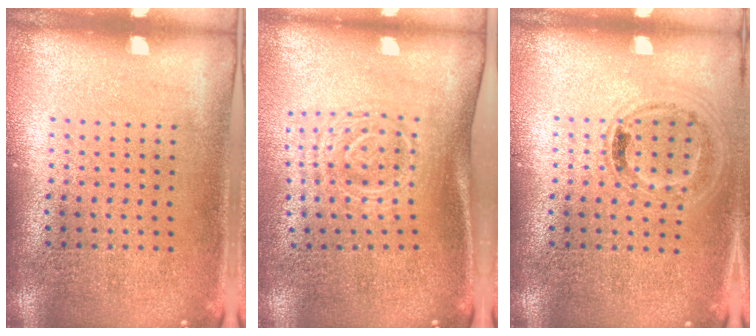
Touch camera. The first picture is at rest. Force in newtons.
{"total": 1.7, "press": 1.2, "slide": 1.2}
{"total": 1.0, "press": 1.0, "slide": 0.3}